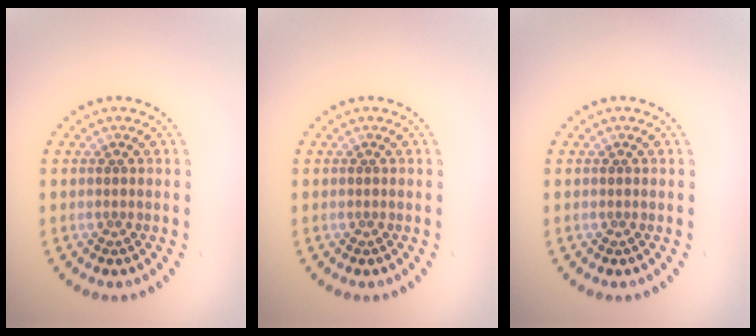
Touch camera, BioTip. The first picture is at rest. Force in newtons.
{"total": 0.0}
{"total": 0.0}